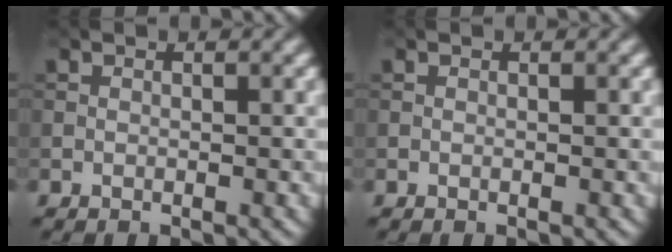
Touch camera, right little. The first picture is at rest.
{"total": 0.0}